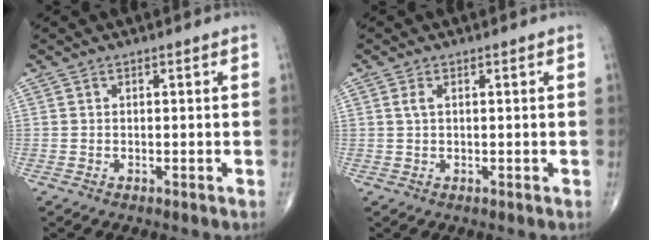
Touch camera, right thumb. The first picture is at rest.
{"total": 1.3, "force": [0.4, 0.6, 1.1], "torque": [-0.031, 0.007, 0.011]}